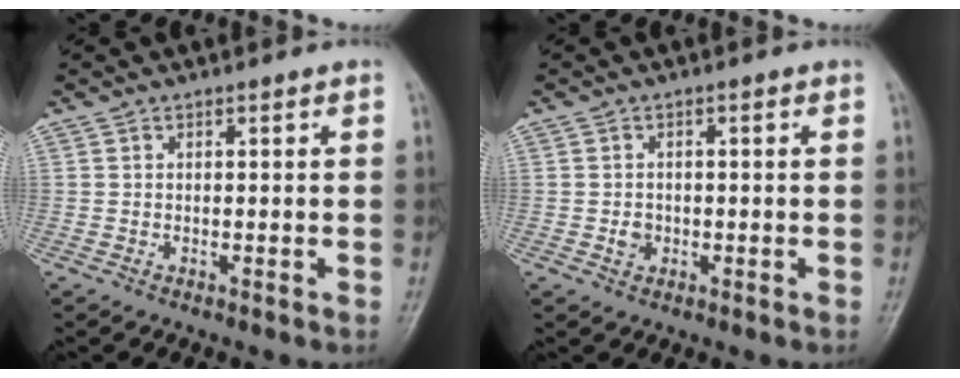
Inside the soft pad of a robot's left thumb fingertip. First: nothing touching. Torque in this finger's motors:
{"motor_torque": [-0.01, 0.02, 0.03, 0.02, 0.00]}